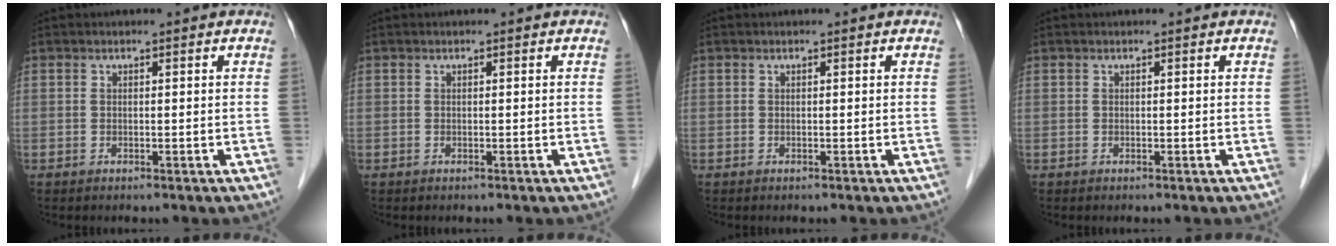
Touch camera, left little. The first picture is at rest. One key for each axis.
{"total": 0.0}
{"total": 0.0}
{"total": 0.0}